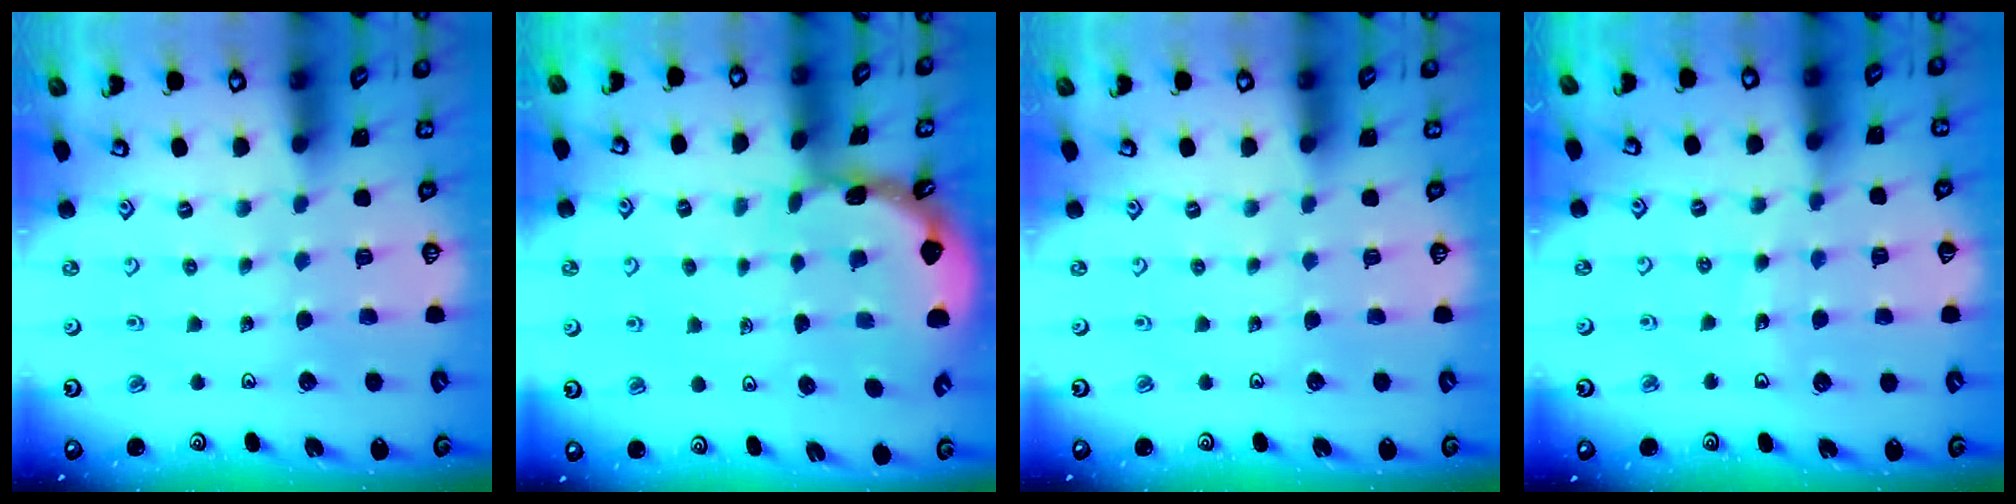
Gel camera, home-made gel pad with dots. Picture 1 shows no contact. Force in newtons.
{"total": 1.6, "press": 1.6, "slide": 0.1}
{"total": 0.0}
{"total": 6.7, "press": 5.9, "slide": 3.1}